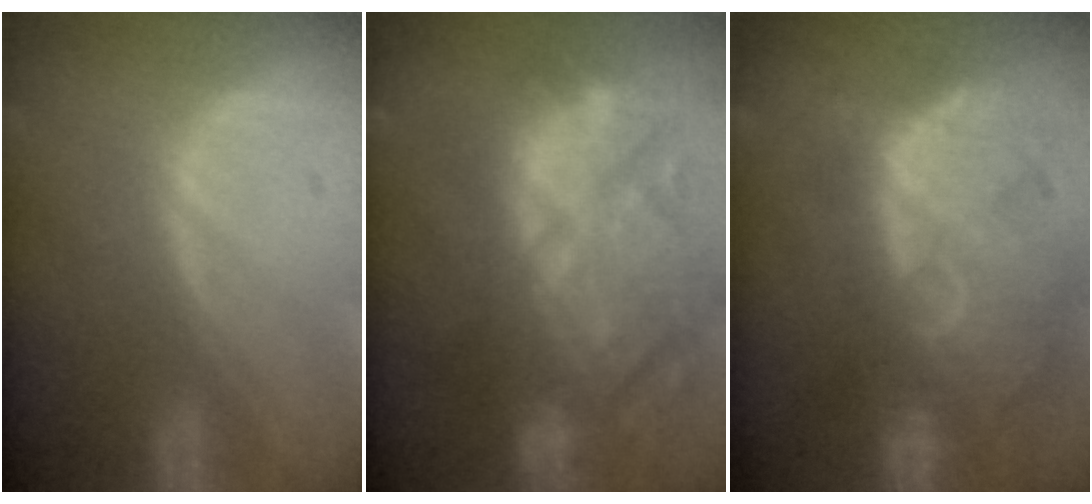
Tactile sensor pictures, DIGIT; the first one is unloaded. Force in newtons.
{"total": 12.5, "press": 12.0, "slide": 3.6}
{"total": 13.4, "press": 11.5, "slide": 6.9}